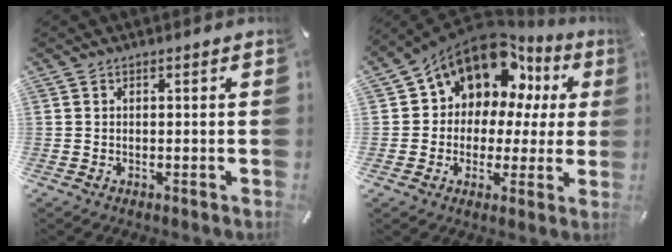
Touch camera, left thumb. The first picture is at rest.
{"total": 13.3, "force": [8.0, 9.3, 5.1], "torque": [-0.105, -0.058, 0.149]}